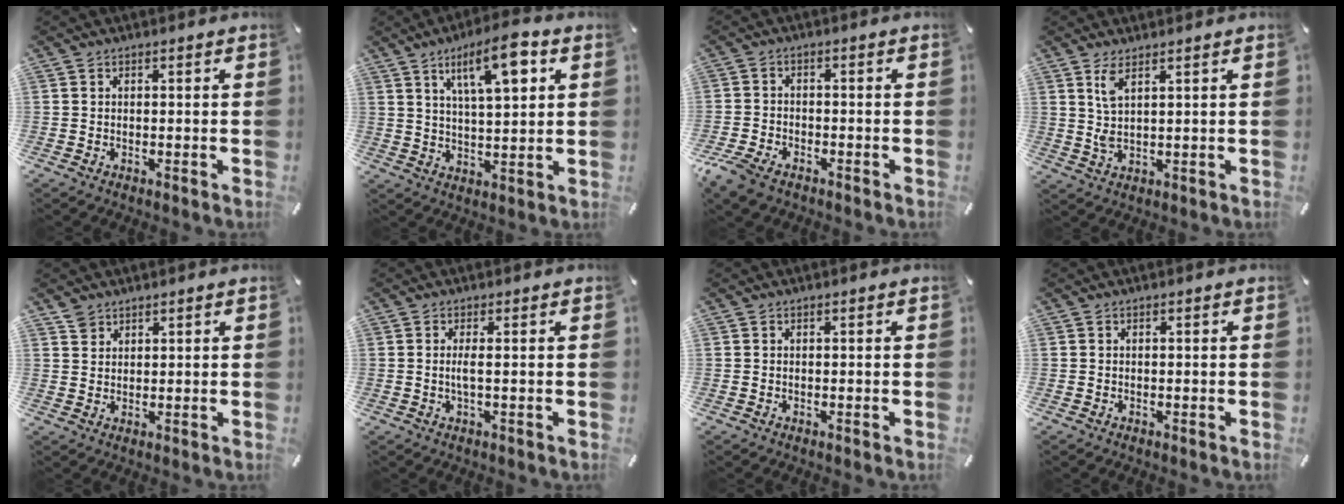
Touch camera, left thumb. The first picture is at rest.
{"total": 11.7, "force": [5.1, 4.1, 9.7], "torque": [-0.153, -0.008, 0.083]}
{"total": 5.7, "force": [-4.1, 3.0, 2.7], "torque": [-0.074, 0.010, -0.082]}
{"total": 4.6, "force": [2.3, 1.3, 3.8], "torque": [-0.088, -0.001, 0.038]}
{"total": 2.8, "force": [2.1, 1.8, 0.3], "torque": [0.000, -0.005, 0.041]}
{"total": 2.8, "force": [0.0, 0.2, 2.8], "torque": [-0.052, -0.007, -0.001]}
{"total": 0.0}
{"total": 0.0}